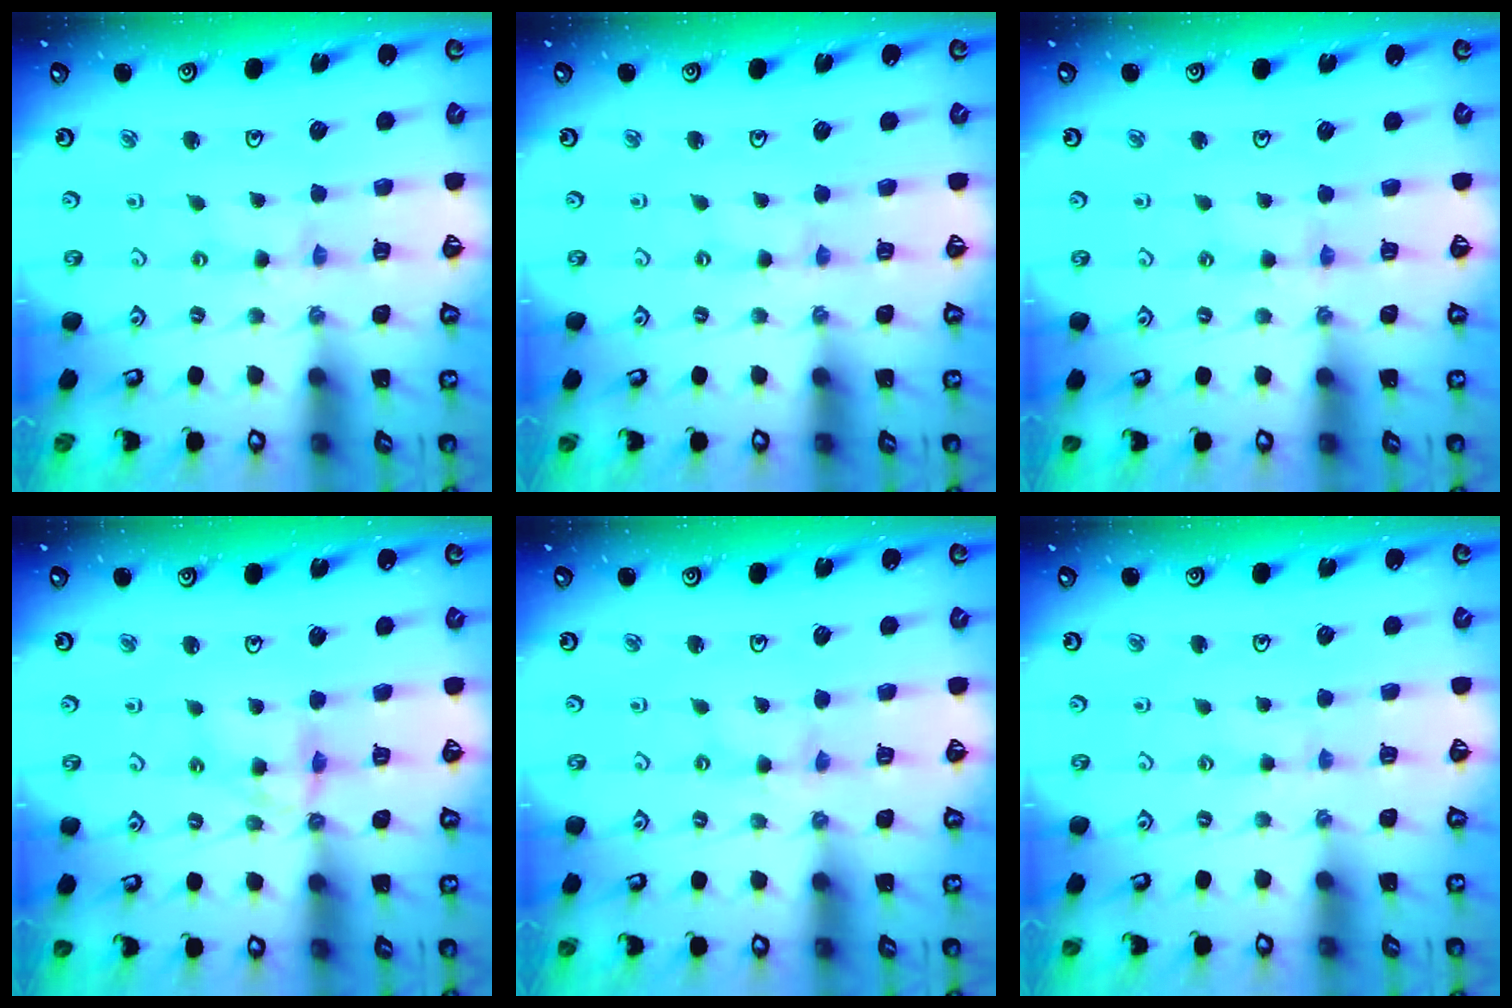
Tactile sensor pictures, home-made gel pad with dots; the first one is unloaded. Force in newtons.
{"total": 0.6, "press": 0.6, "slide": 0.1}
{"total": 3.0, "press": 2.9, "slide": 0.4}
{"total": 8.0, "press": 7.9, "slide": 0.7}
{"total": 0.0}
{"total": 1.2, "press": 1.2, "slide": 0.3}